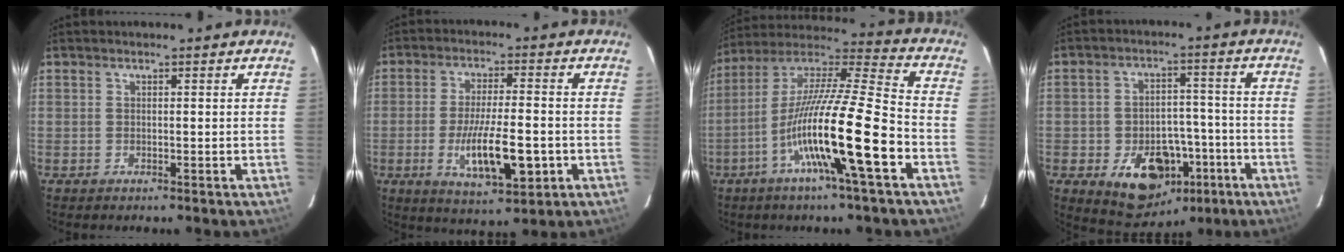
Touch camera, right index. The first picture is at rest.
{"total": 11.0, "force": [-2.9, 2.4, 10.3], "torque": [-0.186, -0.013, -0.042]}
{"total": 18.4, "force": [-6.7, 0.0, 17.1], "torque": [-0.320, -0.007, -0.126]}
{"total": 12.3, "force": [-5.3, 7.9, 7.8], "torque": [-0.116, 0.015, -0.068]}